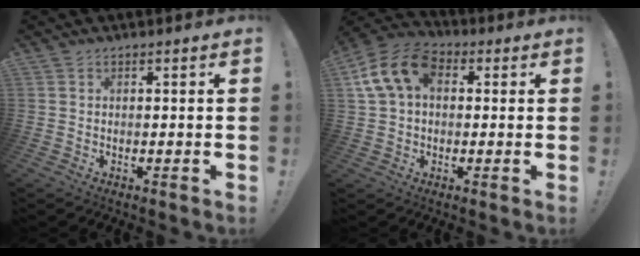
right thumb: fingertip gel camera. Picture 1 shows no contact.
{"total": 13.9, "force": [3.7, 9.7, 9.3], "torque": [-0.163, 0.002, 0.074]}